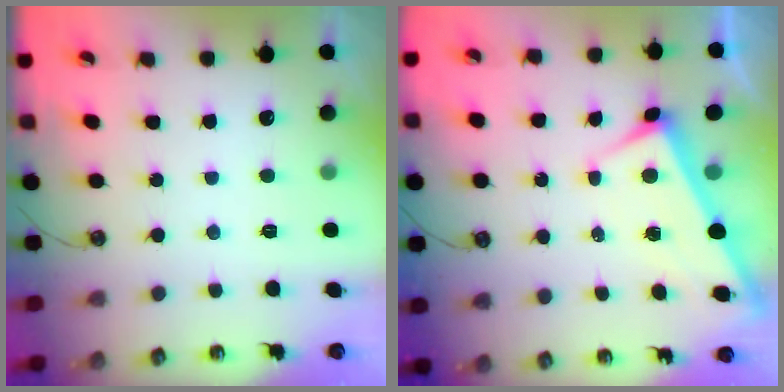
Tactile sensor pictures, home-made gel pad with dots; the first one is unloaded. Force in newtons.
{"total": 3.2, "press": 3.2, "slide": 0.0}